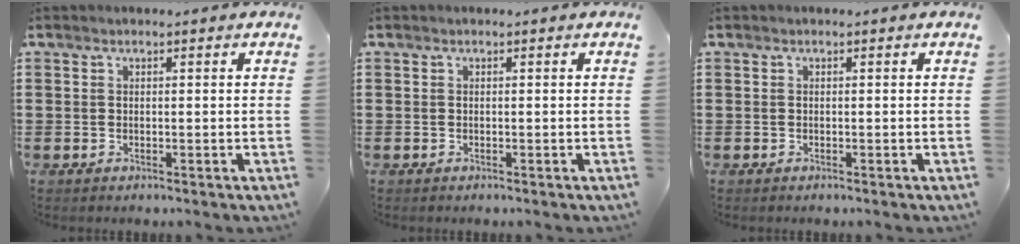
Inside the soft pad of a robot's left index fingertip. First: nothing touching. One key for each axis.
{"total": 0.0}
{"total": 0.0}